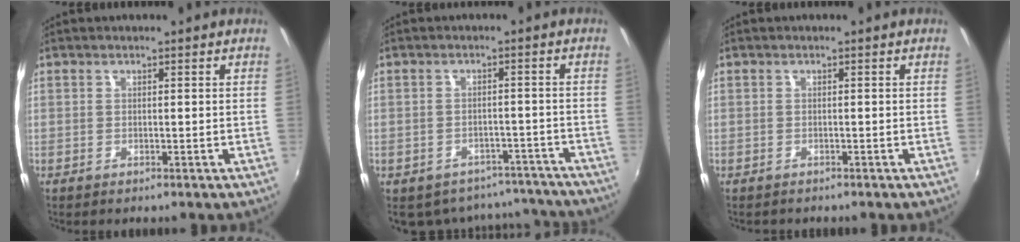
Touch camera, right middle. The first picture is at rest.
{"total": 13.1, "force": [-11.0, 6.3, 3.4], "torque": [-0.074, 0.017, -0.122]}
{"total": 0.7, "force": [-0.7, 0.2, 0.0], "torque": [-0.006, 0.001, -0.010]}